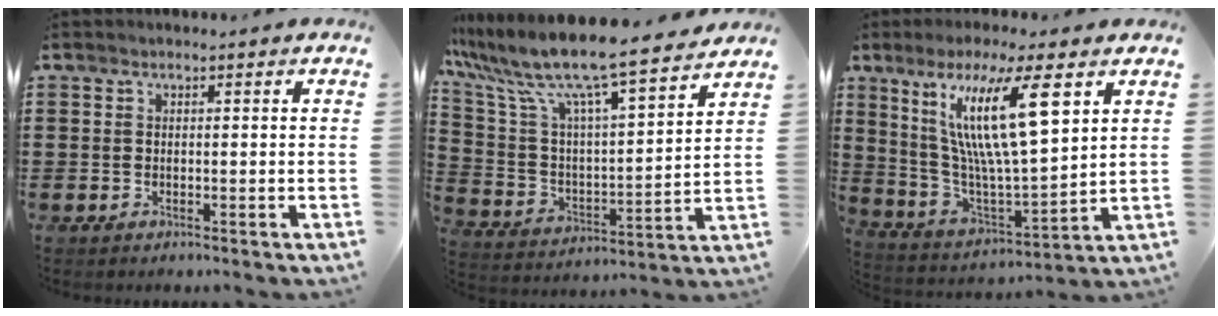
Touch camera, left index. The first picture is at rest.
{"total": 9.4, "force": [8.1, 0.2, 4.8], "torque": [-0.130, -0.065, 0.129]}
{"total": 15.2, "force": [7.3, 2.8, 13.0], "torque": [-0.261, -0.019, 0.115]}